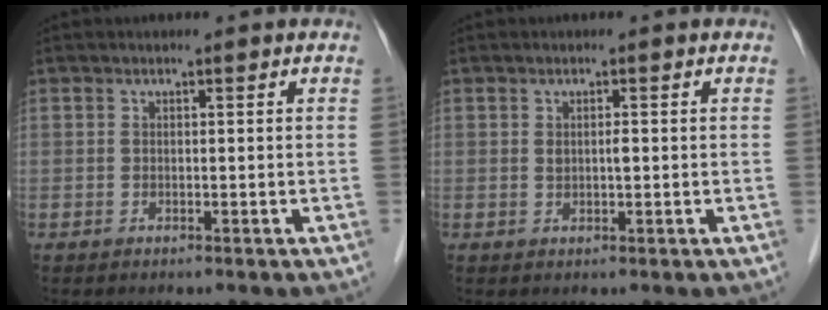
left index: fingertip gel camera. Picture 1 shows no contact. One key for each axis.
{"total": 1.2, "fx": 0.2, "fy": 0.4, "fz": 1.1, "tx": -0.020, "ty": 0.001, "tz": 0.004}